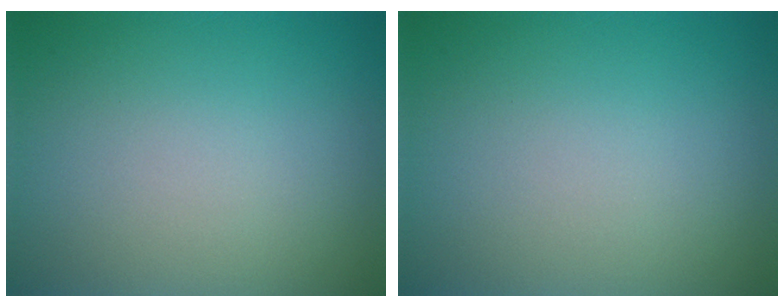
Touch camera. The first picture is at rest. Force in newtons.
{"total": 0.0}